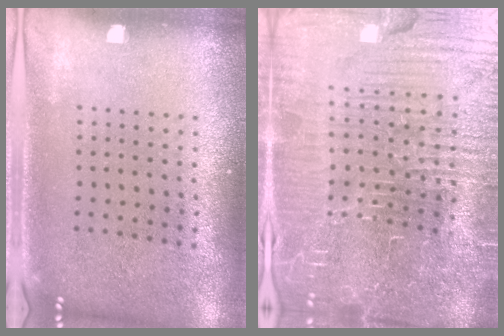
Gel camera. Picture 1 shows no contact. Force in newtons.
{"total": 7.5, "press": 6.6, "slide": 3.5}